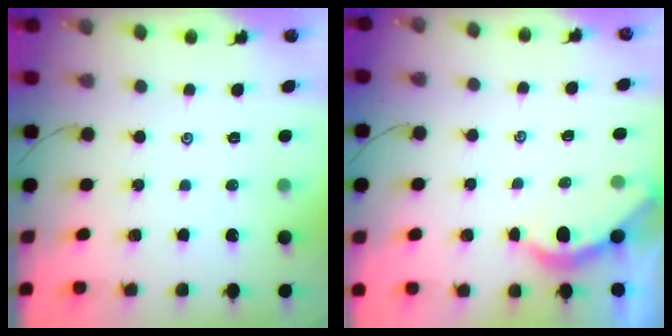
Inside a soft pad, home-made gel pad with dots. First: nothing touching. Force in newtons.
{"total": 2.3, "press": 2.3, "slide": 0.5}